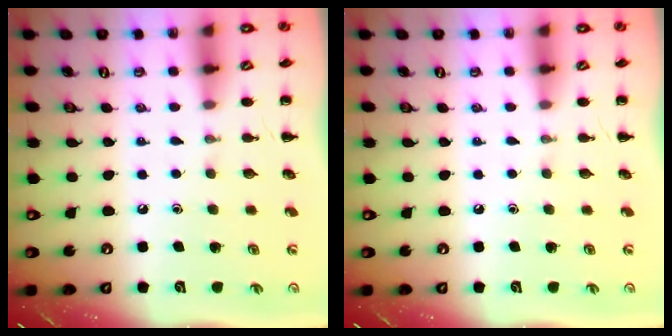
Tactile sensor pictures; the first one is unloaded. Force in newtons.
{"total": 0.0}